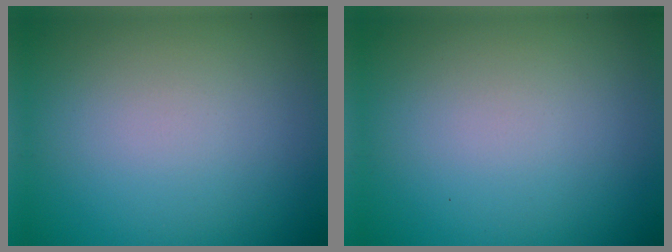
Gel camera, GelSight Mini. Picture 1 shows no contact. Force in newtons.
{"total": 0.0}